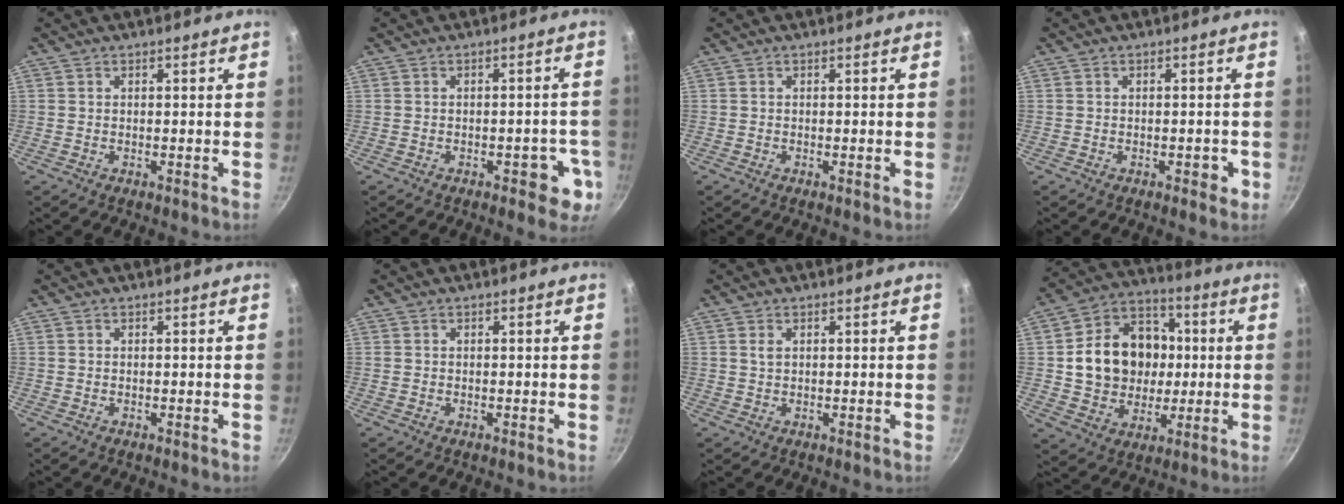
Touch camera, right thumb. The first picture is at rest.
{"total": 5.9, "force": [-2.3, 3.1, 4.4], "torque": [-0.020, 0.018, -0.023]}
{"total": 0.0}
{"total": 2.4, "force": [-0.9, 1.4, 1.7], "torque": [-0.006, 0.011, -0.008]}
{"total": 0.0}
{"total": 0.0}
{"total": 1.3, "force": [0.5, 0.8, 0.9], "torque": [-0.016, 0.001, 0.009]}
{"total": 17.6, "force": [0.9, 14.6, 9.8], "torque": [-0.131, 0.027, 0.017]}